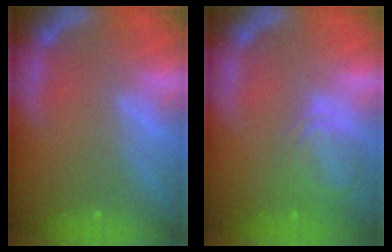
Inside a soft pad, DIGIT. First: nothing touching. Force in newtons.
{"total": 4.5}